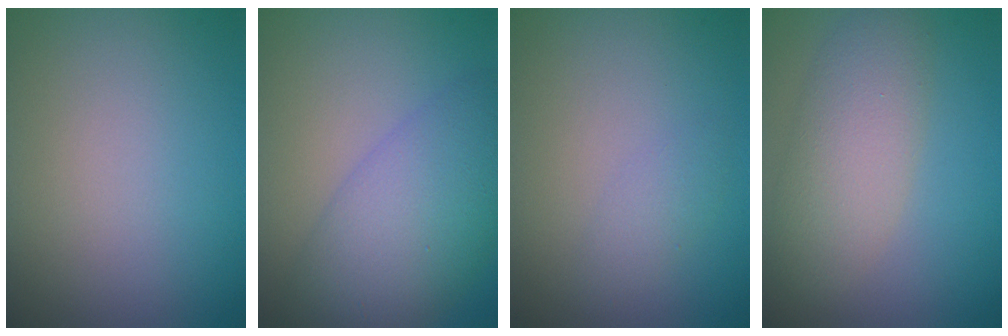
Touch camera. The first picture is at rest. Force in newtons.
{"total": 7.3, "press": 7.3, "slide": 0.1}
{"total": 1.3, "press": 1.3, "slide": 0.0}
{"total": 4.6, "press": 4.6, "slide": 0.4}